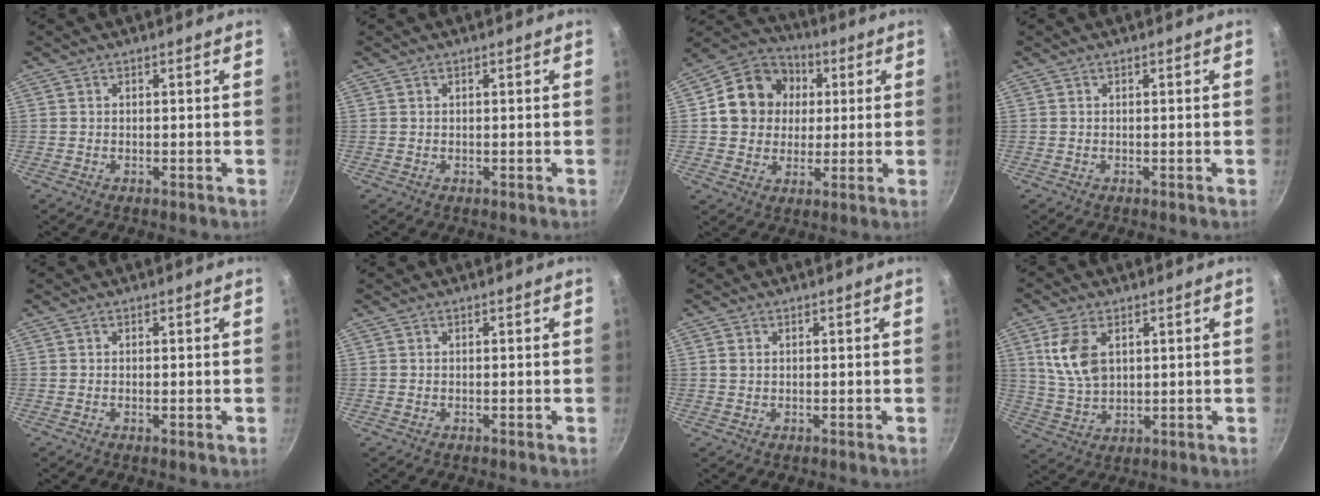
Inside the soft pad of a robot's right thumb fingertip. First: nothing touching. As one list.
[{"total": 0.0}, {"total": 14.4, "force": [2.4, 12.5, 6.7], "torque": [-0.089, 0.018, 0.030]}, {"total": 0.0}, {"total": 0.8, "force": [-0.2, 0.2, 0.7], "torque": [-0.012, -0.001, -0.004]}, {"total": 0.0}, {"total": 1.3, "force": [0.4, 1.0, 0.6], "torque": [-0.011, 0.002, 0.007]}, {"total": 9.5, "force": [3.0, 5.8, 6.9], "torque": [-0.129, -0.017, 0.064]}]